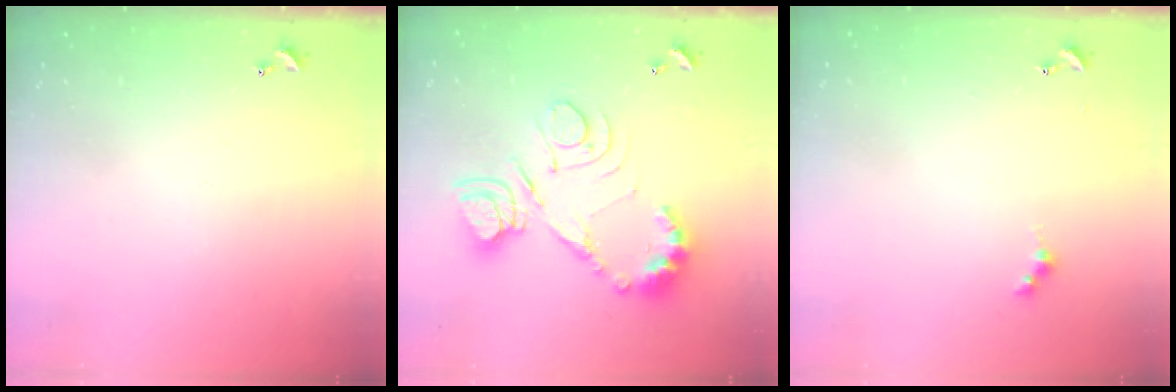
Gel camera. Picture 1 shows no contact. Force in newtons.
{"total": 16.2, "press": 16.1, "slide": 1.2}
{"total": 2.6, "press": 2.6, "slide": 0.5}